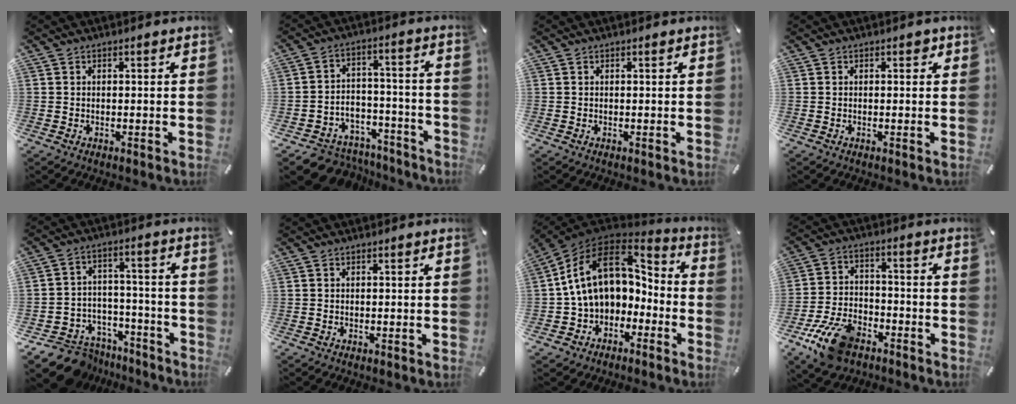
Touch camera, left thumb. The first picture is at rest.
{"total": 6.9, "force": [-4.5, 5.1, 1.1], "torque": [-0.009, 0.028, -0.075]}
{"total": 0.0}
{"total": 1.0, "force": [0.3, 0.8, 0.5], "torque": [-0.003, 0.003, 0.002]}
{"total": 10.3, "force": [-7.5, 6.7, 2.2], "torque": [-0.029, 0.049, -0.126]}
{"total": 0.0}
{"total": 16.1, "force": [2.1, 12.4, 10.1], "torque": [-0.198, -0.001, 0.043]}
{"total": 12.9, "force": [-8.1, 7.0, 7.2], "torque": [-0.132, 0.048, -0.143]}